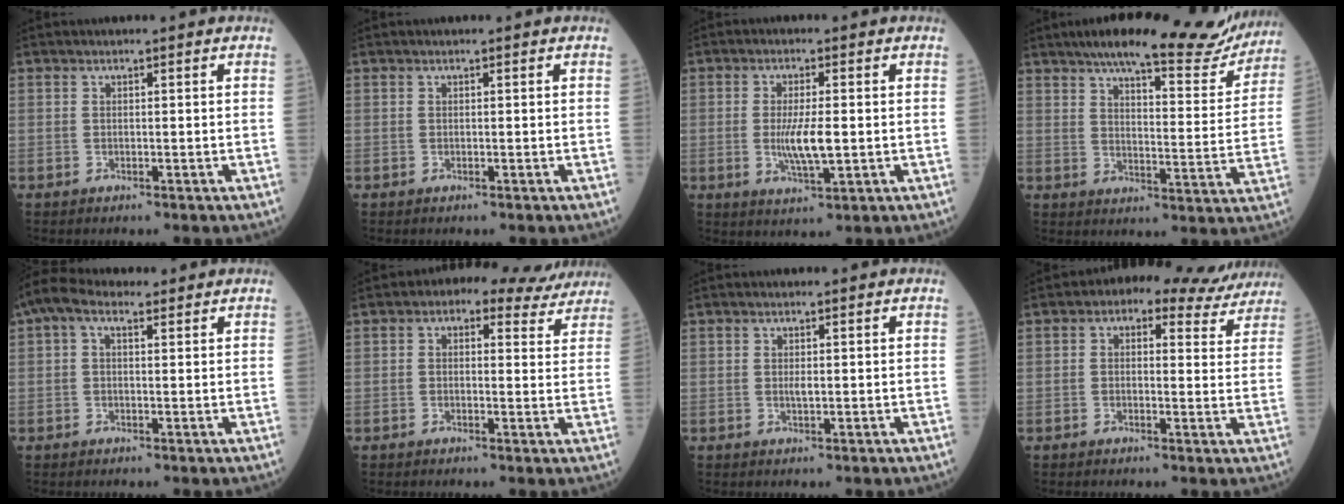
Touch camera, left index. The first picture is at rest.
{"total": 0.0}
{"total": 5.8, "force": [-0.4, 1.1, 5.7], "torque": [-0.115, -0.011, -0.007]}
{"total": 20.7, "force": [18.1, 4.0, 9.2], "torque": [-0.119, -0.013, 0.226]}
{"total": 5.3, "force": [2.8, 2.6, 3.7], "torque": [-0.083, 0.040, 0.049]}
{"total": 8.4, "force": [6.5, 4.2, 3.5], "torque": [-0.035, 0.030, 0.064]}
{"total": 1.1, "force": [0.1, 0.3, 1.1], "torque": [-0.023, -0.002, 0.003]}
{"total": 9.8, "force": [7.6, 4.7, 4.0], "torque": [-0.040, 0.030, 0.074]}